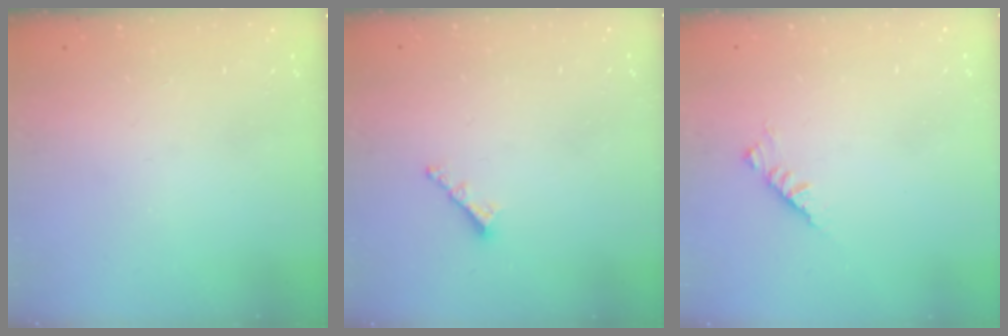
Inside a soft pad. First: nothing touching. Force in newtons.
{"total": 3.1, "press": 3.1, "slide": 0.3}
{"total": 2.9, "press": 2.8, "slide": 0.7}